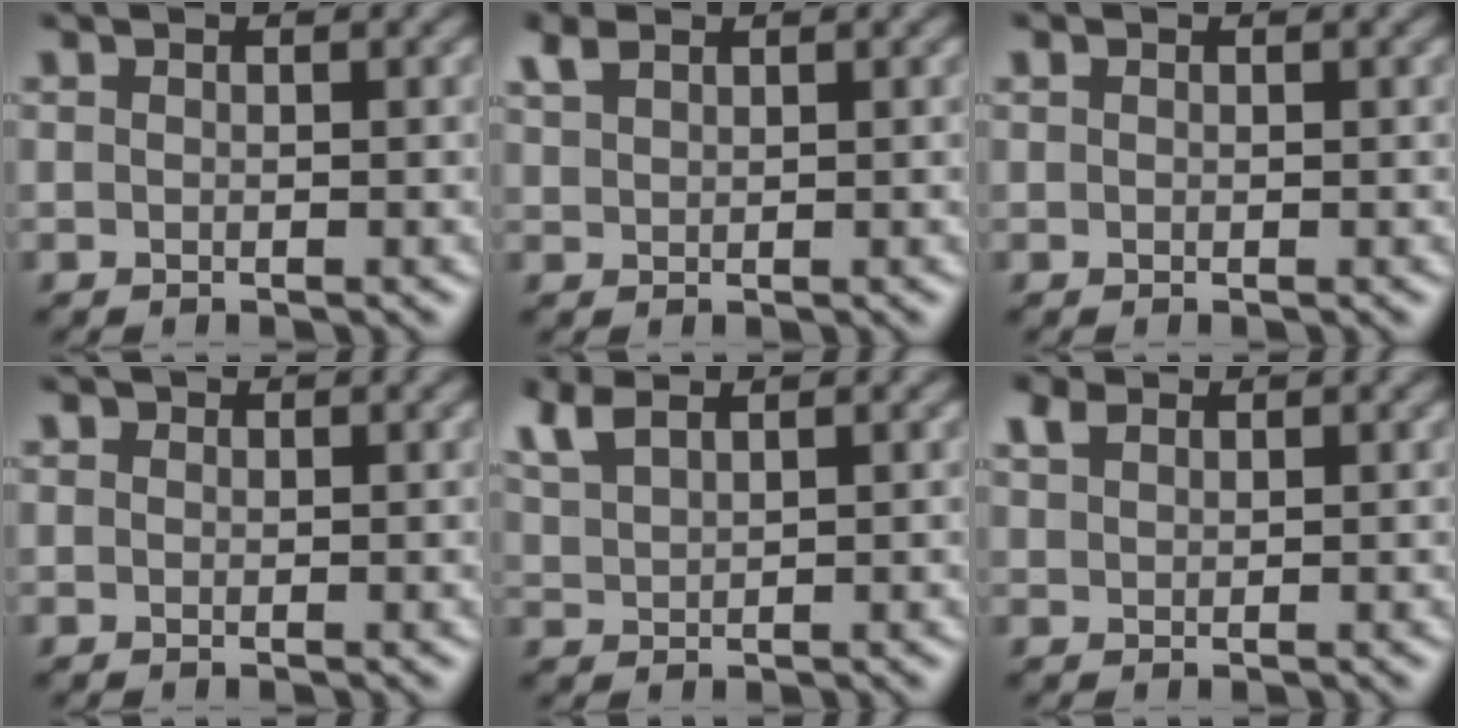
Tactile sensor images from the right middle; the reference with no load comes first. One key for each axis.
{"total": 1.6, "fx": 1.3, "fy": 0.6, "fz": 0.6, "tx": -0.019, "ty": 0.003, "tz": 0.029}
{"total": 0.0}
{"total": 0.5, "fx": 0.2, "fy": 0.5, "fz": 0.1, "tx": 0.000, "ty": -0.002, "tz": 0.003}
{"total": 2.9, "fx": 2.1, "fy": 1.1, "fz": 1.7, "tx": -0.051, "ty": 0.007, "tz": 0.046}
{"total": 1.6, "fx": 1.2, "fy": 0.9, "fz": 0.6, "tx": -0.018, "ty": 0.004, "tz": 0.027}